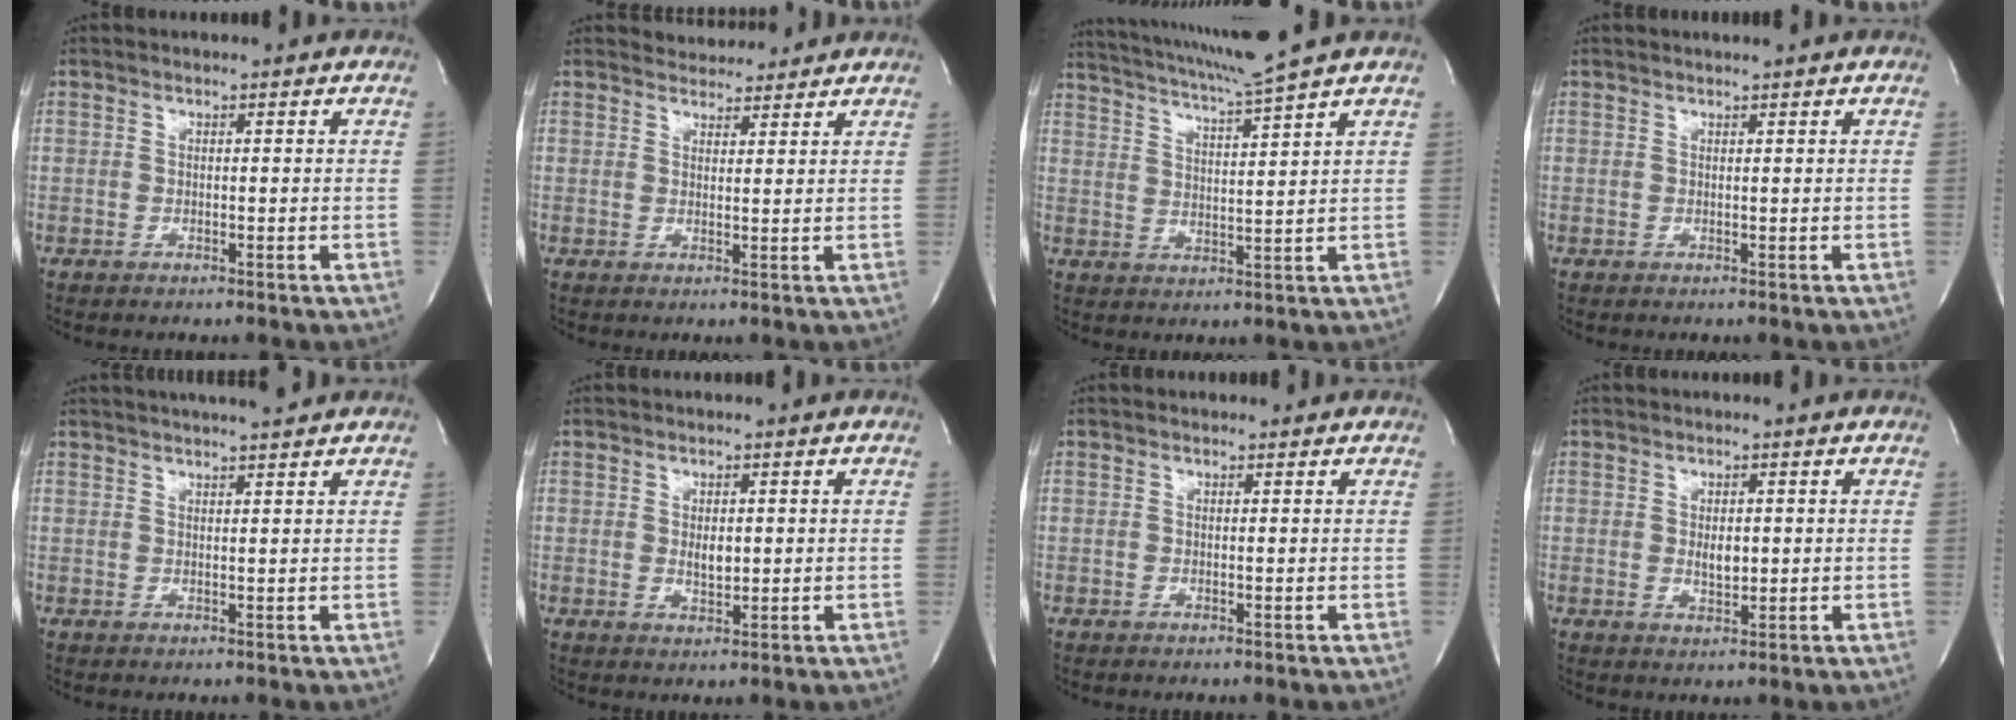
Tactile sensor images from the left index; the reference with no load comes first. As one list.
[{"total": 3.8, "force": [3.7, 0.9, 0.1], "torque": [-0.006, 0.008, 0.053]}, {"total": 10.7, "force": [9.1, -2.4, 5.0], "torque": [-0.095, -0.014, 0.145]}, {"total": 0.7, "force": [0.6, -0.3, 0.3], "torque": [-0.006, -0.004, 0.013]}, {"total": 7.1, "force": [6.3, 0.0, 3.4], "torque": [-0.055, 0.016, 0.083]}, {"total": 2.1, "force": [0.1, 1.0, 1.8], "torque": [-0.031, -0.010, 0.005]}, {"total": 0.7, "force": [0.6, 0.2, -0.1], "torque": [-0.009, 0.004, 0.007]}, {"total": 2.3, "force": [0.1, 1.1, 2.0], "torque": [-0.034, -0.009, 0.004]}]